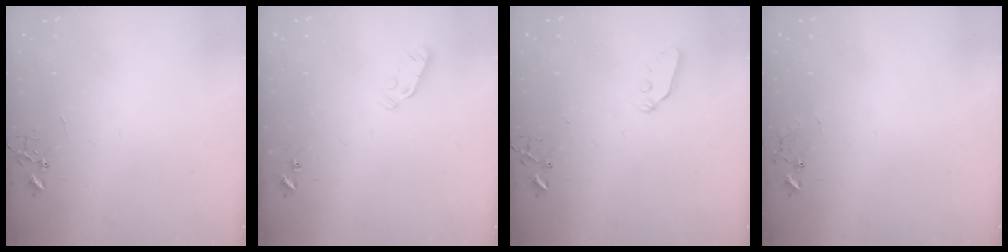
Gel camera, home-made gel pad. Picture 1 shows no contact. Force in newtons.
{"total": 3.7, "press": 3.6, "slide": 0.6}
{"total": 6.4, "press": 6.4, "slide": 0.3}
{"total": 7.4, "press": 7.4, "slide": 0.6}